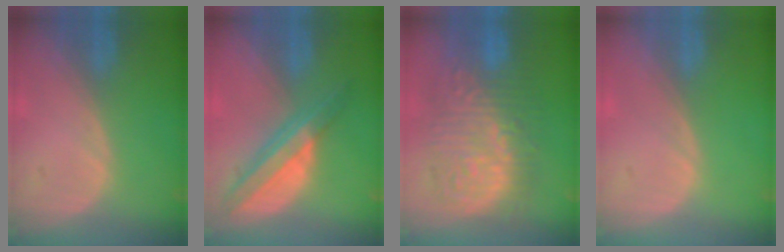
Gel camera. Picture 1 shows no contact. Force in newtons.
{"total": 7.9, "press": 6.7, "slide": 4.2}
{"total": 13.3, "press": 13.2, "slide": 1.3}
{"total": 0.0}